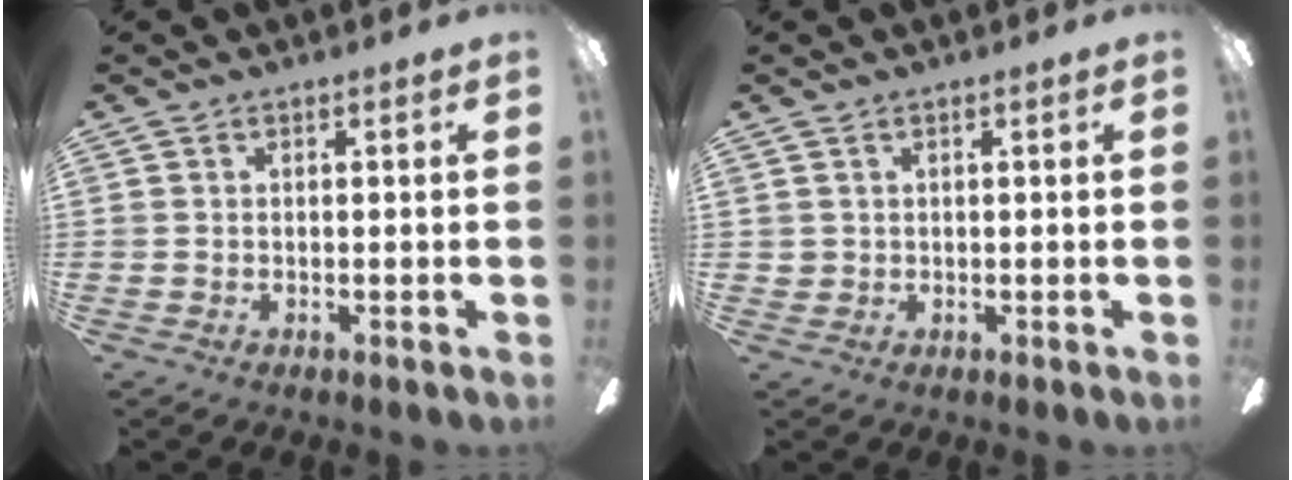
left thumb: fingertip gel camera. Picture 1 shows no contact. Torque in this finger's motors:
{"motor_torque": [0.06, 0.02, 0.33, -0.37, -0.02]}